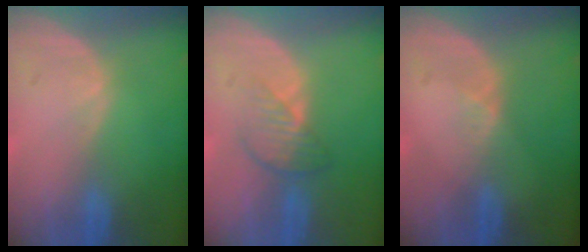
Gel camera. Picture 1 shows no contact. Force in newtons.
{"total": 3.7, "press": 3.4, "slide": 1.5}
{"total": 1.8, "press": 1.2, "slide": 1.3}